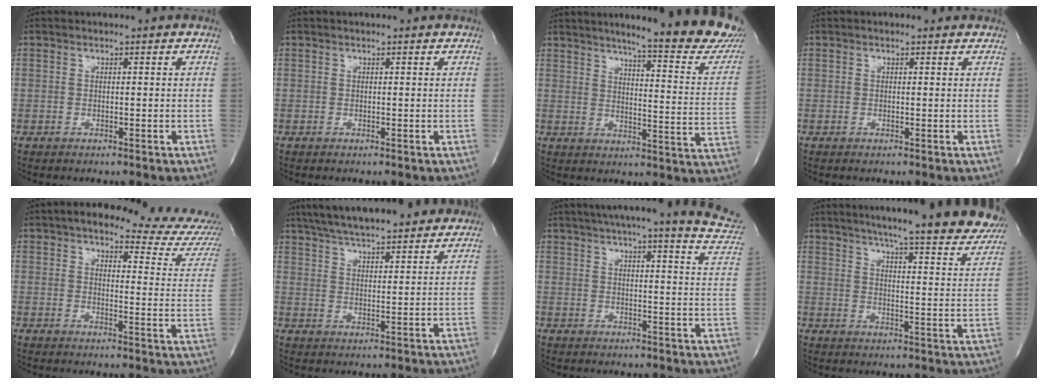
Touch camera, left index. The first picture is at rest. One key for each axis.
{"total": 0.0}
{"total": 20.8, "fx": 17.8, "fy": 1.2, "fz": 10.8, "tx": -0.142, "ty": -0.077, "tz": 0.206}
{"total": 1.1, "fx": 0.8, "fy": 0.6, "fz": 0.4, "tx": -0.010, "ty": 0.003, "tz": 0.002}
{"total": 16.0, "fx": 14.7, "fy": 1.5, "fz": 6.2, "tx": -0.067, "ty": -0.060, "tz": 0.158}
{"total": 20.3, "fx": 17.5, "fy": 3.6, "fz": 9.5, "tx": -0.159, "ty": 0.033, "tz": 0.245}
{"total": 18.9, "fx": 16.3, "fy": 0.6, "fz": 9.5, "tx": -0.123, "ty": -0.041, "tz": 0.182}
{"total": 28.1, "fx": 23.5, "fy": 3.3, "fz": 15.1, "tx": -0.200, "ty": -0.057, "tz": 0.278}